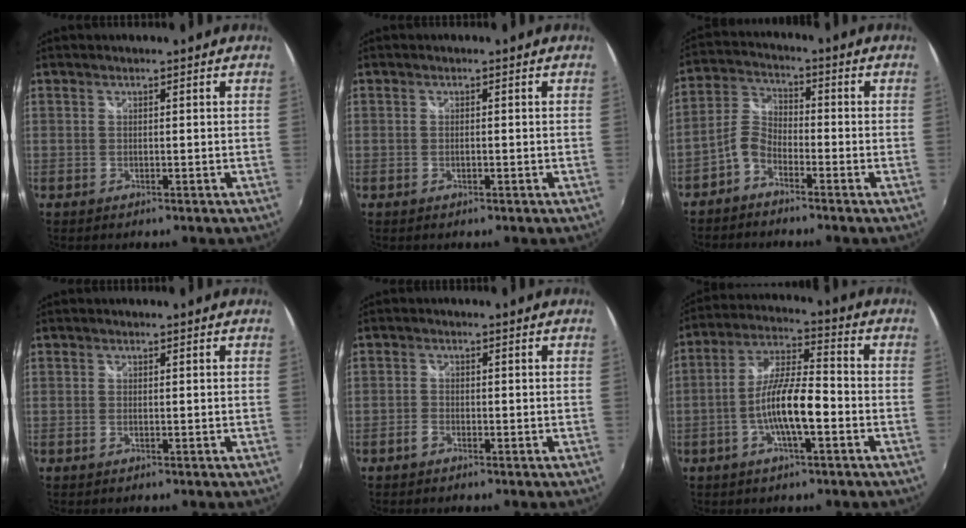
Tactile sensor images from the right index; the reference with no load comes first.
{"total": 0.9, "force": [-0.4, 0.3, 0.8], "torque": [-0.017, -0.001, -0.008]}
{"total": 5.0, "force": [-3.4, 2.6, 2.6], "torque": [-0.066, 0.018, -0.075]}
{"total": 0.6, "force": [-0.2, 0.1, 0.6], "torque": [-0.012, 0.000, -0.007]}
{"total": 1.5, "force": [-1.2, 0.8, 0.6], "torque": [-0.019, 0.002, -0.024]}
{"total": 10.9, "force": [-3.7, 2.2, 10.0], "torque": [-0.201, 0.003, -0.070]}